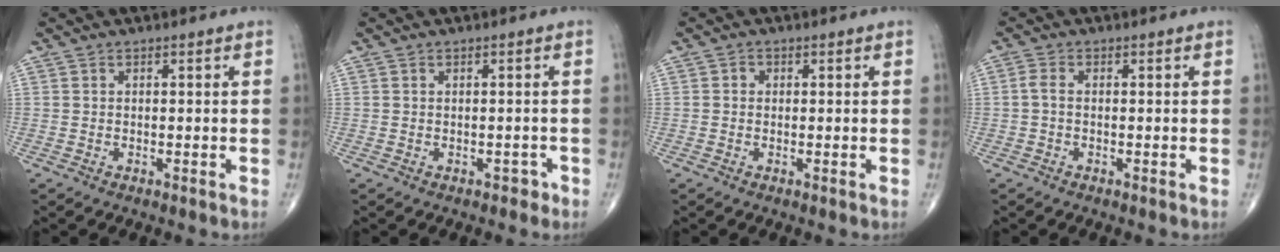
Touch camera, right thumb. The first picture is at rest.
{"total": 0.7, "force": [-0.4, 0.6, 0.2], "torque": [0.003, 0.002, -0.008]}
{"total": 1.1, "force": [0.0, 1.0, 0.4], "torque": [-0.002, 0.003, -0.002]}
{"total": 1.9, "force": [-0.2, 1.1, 1.5], "torque": [-0.033, 0.003, -0.008]}